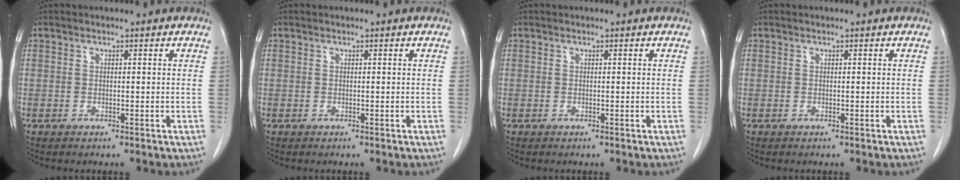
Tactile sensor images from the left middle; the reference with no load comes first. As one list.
[{"total": 0.0}, {"total": 0.0}, {"total": 0.0}]